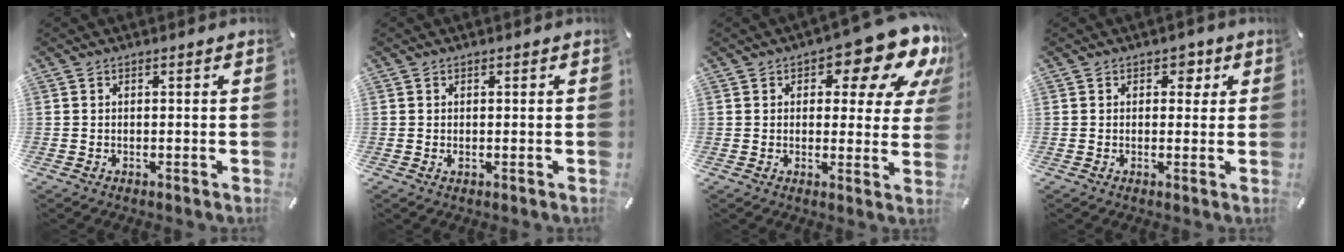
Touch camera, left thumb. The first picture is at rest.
{"total": 0.5, "force": [0.0, 0.3, 0.4], "torque": [-0.008, 0.000, 0.000]}
{"total": 14.8, "force": [8.5, 6.3, 10.3], "torque": [-0.127, -0.055, 0.137]}
{"total": 2.9, "force": [1.0, 2.2, 1.6], "torque": [-0.004, -0.004, 0.006]}